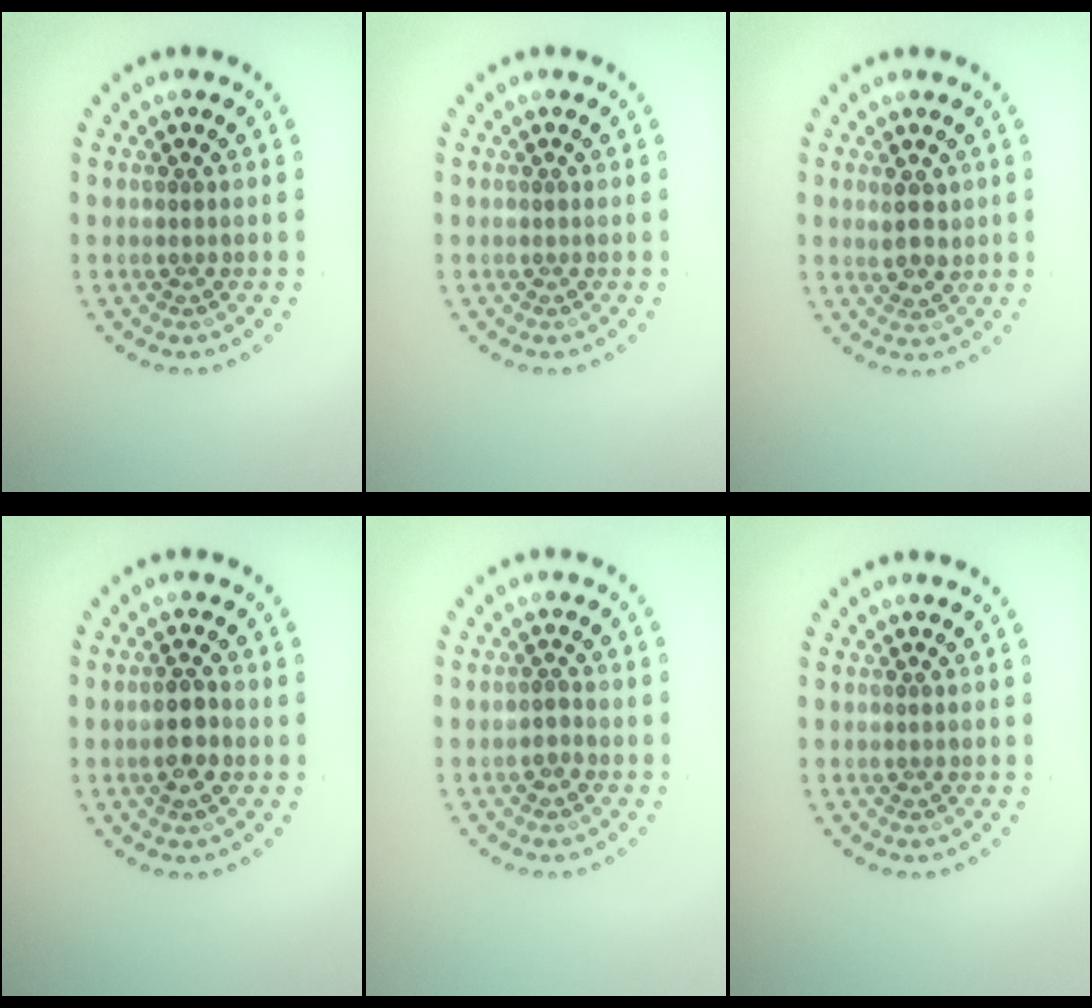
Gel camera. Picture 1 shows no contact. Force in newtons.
{"total": 0.0}
{"total": 2.3, "press": 2.2, "slide": 0.7}
{"total": 2.4, "press": 2.4, "slide": 0.4}
{"total": 0.6, "press": 0.5, "slide": 0.3}
{"total": 0.0}